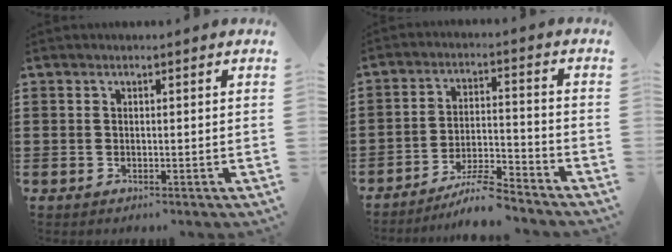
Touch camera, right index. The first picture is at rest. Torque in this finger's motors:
{"motor_torque": [0.04, -0.04, 0.21, 0.04]}